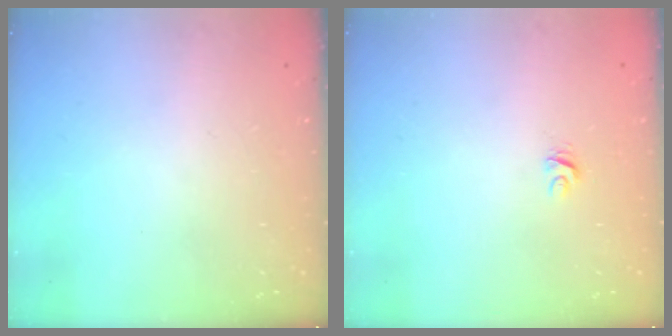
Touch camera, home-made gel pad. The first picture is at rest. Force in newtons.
{"total": 3.7, "press": 3.7, "slide": 0.2}